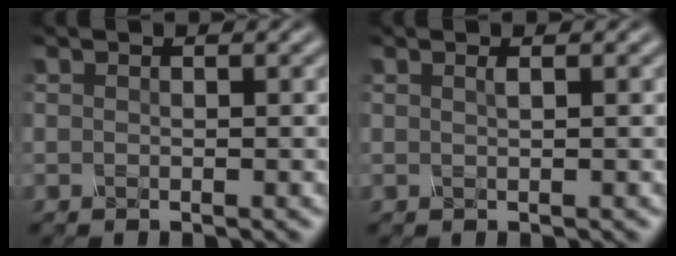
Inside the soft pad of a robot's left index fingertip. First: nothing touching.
{"total": 0.6, "force": [0.1, 0.2, 0.6], "torque": [-0.008, 0.001, -0.002]}